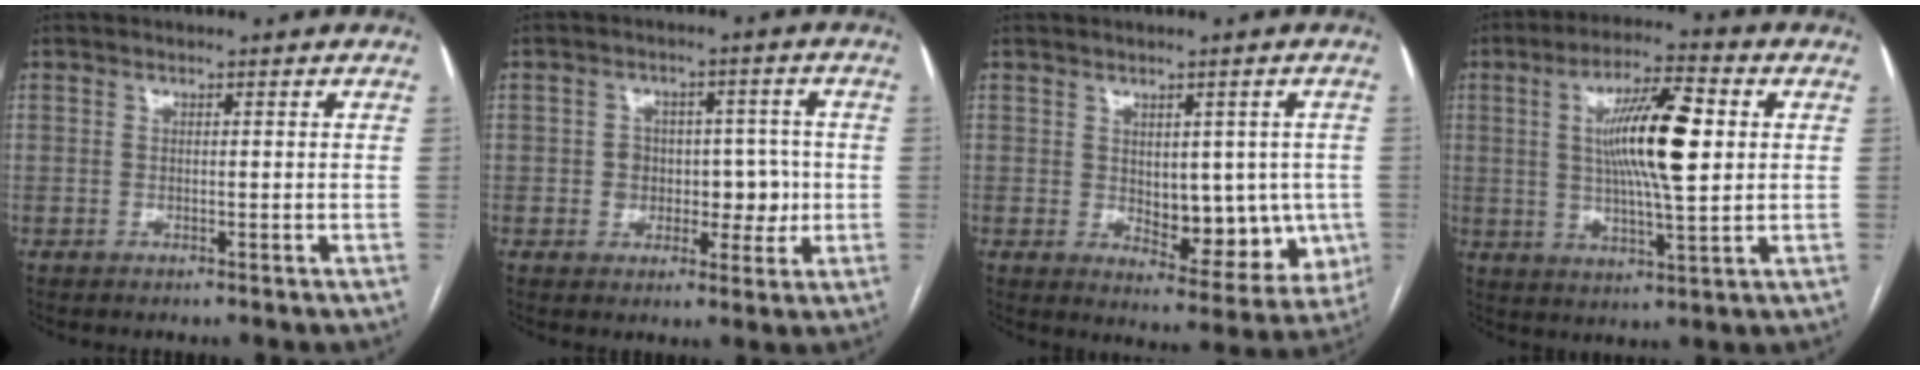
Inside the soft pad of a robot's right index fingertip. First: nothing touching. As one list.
[{"total": 6.2, "force": [-0.6, 5.1, 3.4], "torque": [-0.025, 0.026, -0.002]}, {"total": 10.3, "force": [-0.4, 5.7, 8.6], "torque": [-0.095, 0.001, 0.015]}, {"total": 13.1, "force": [2.3, 2.2, 12.7], "torque": [-0.224, 0.011, 0.037]}]